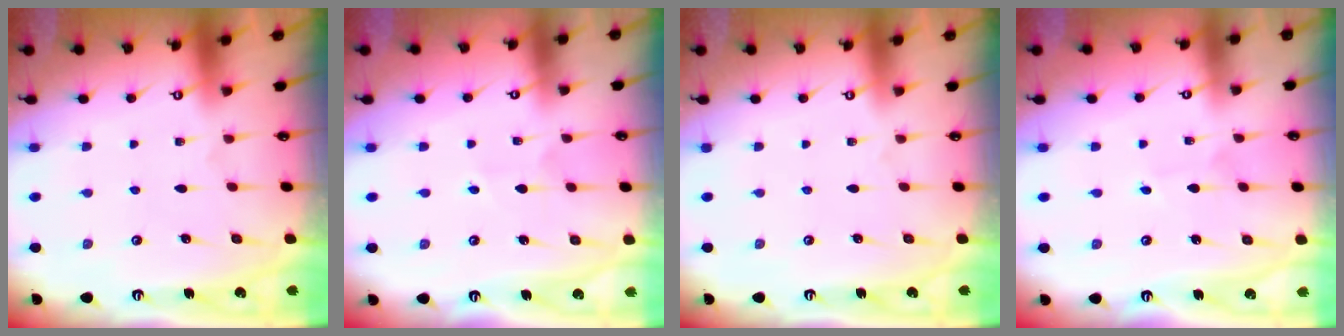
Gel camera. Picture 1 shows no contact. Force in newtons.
{"total": 3.1, "press": 3.0, "slide": 0.8}
{"total": 0.0}
{"total": 2.3, "press": 2.3, "slide": 0.1}